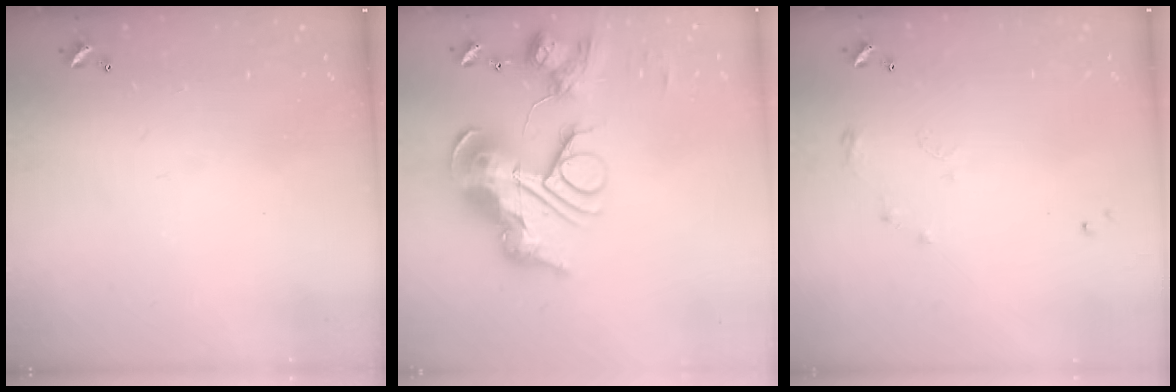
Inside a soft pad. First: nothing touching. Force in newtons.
{"total": 0.7, "press": 0.7, "slide": 0.0}
{"total": 6.3, "press": 6.3, "slide": 0.9}